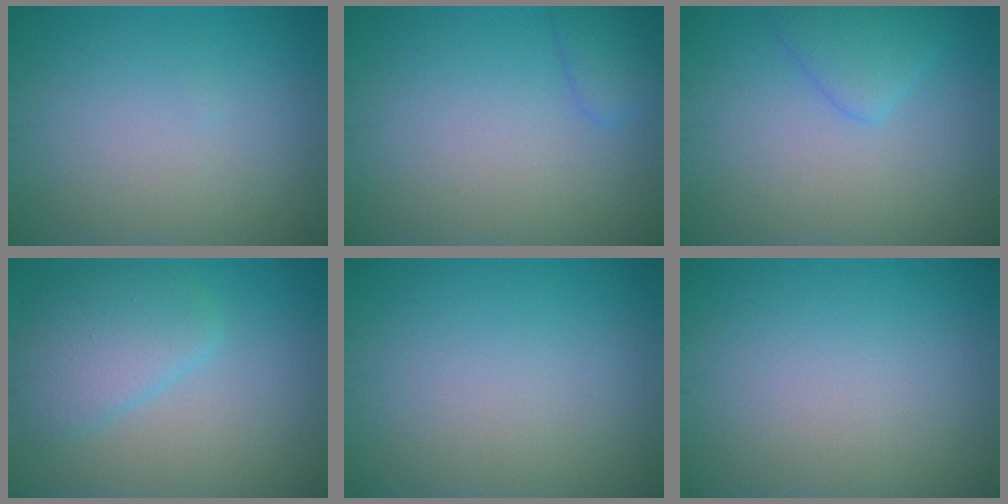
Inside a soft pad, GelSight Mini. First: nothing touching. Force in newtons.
{"total": 1.5, "press": 1.5, "slide": 0.2}
{"total": 2.3, "press": 2.3, "slide": 0.2}
{"total": 4.2, "press": 4.2, "slide": 0.3}
{"total": 0.0}
{"total": 0.0}